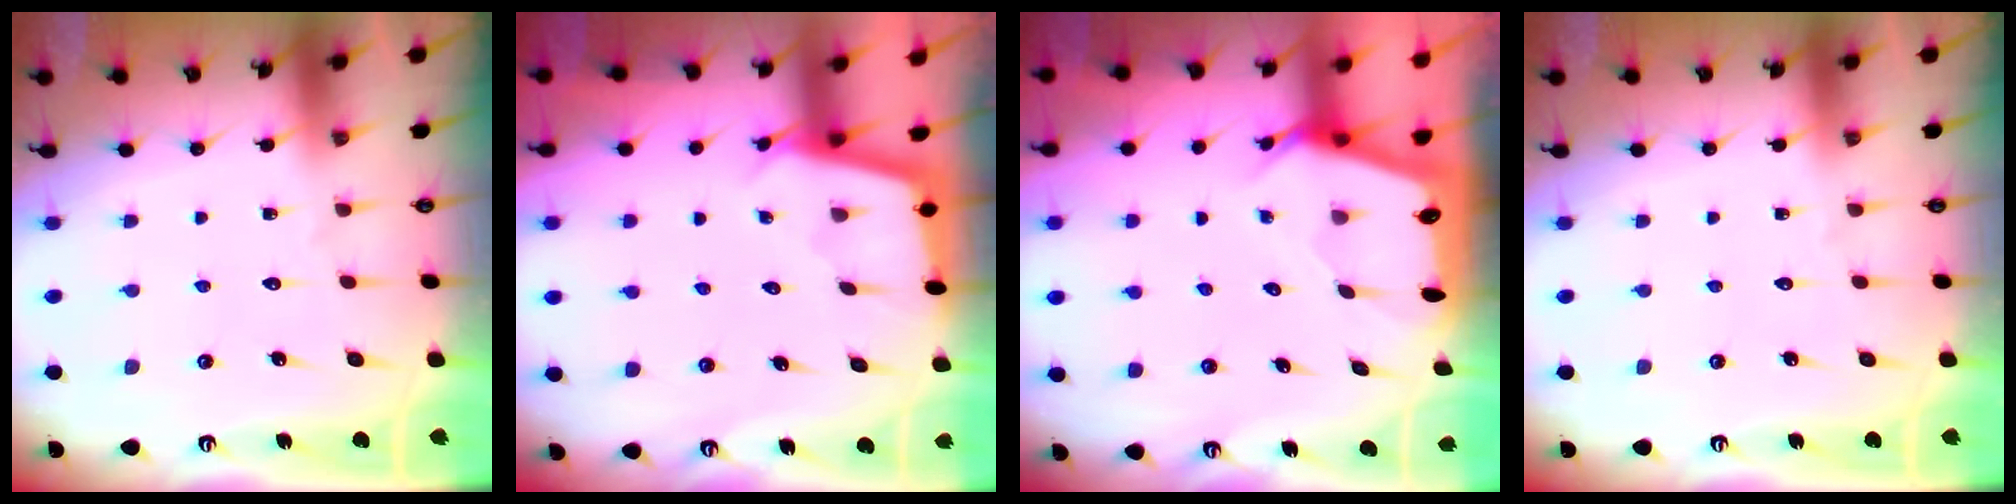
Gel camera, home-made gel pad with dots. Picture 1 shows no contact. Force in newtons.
{"total": 2.5, "press": 2.5, "slide": 0.2}
{"total": 2.5, "press": 2.5, "slide": 0.2}
{"total": 0.0}